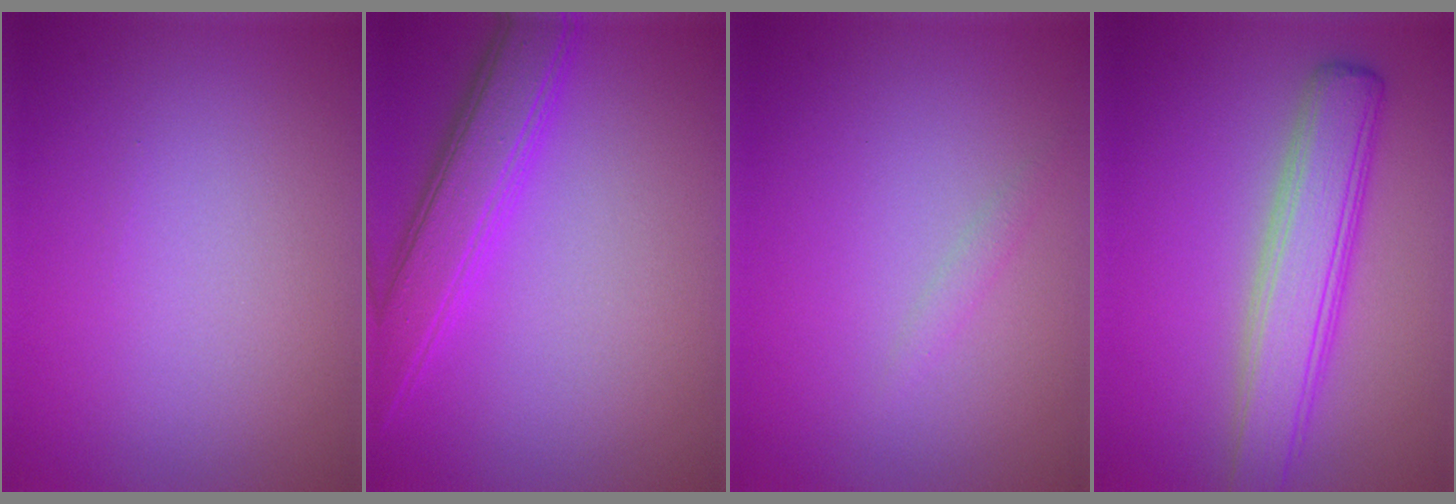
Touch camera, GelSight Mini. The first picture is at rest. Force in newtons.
{"total": 4.9, "press": 4.8, "slide": 0.3}
{"total": 0.7, "press": 0.7, "slide": 0.1}
{"total": 5.5, "press": 5.5, "slide": 0.1}